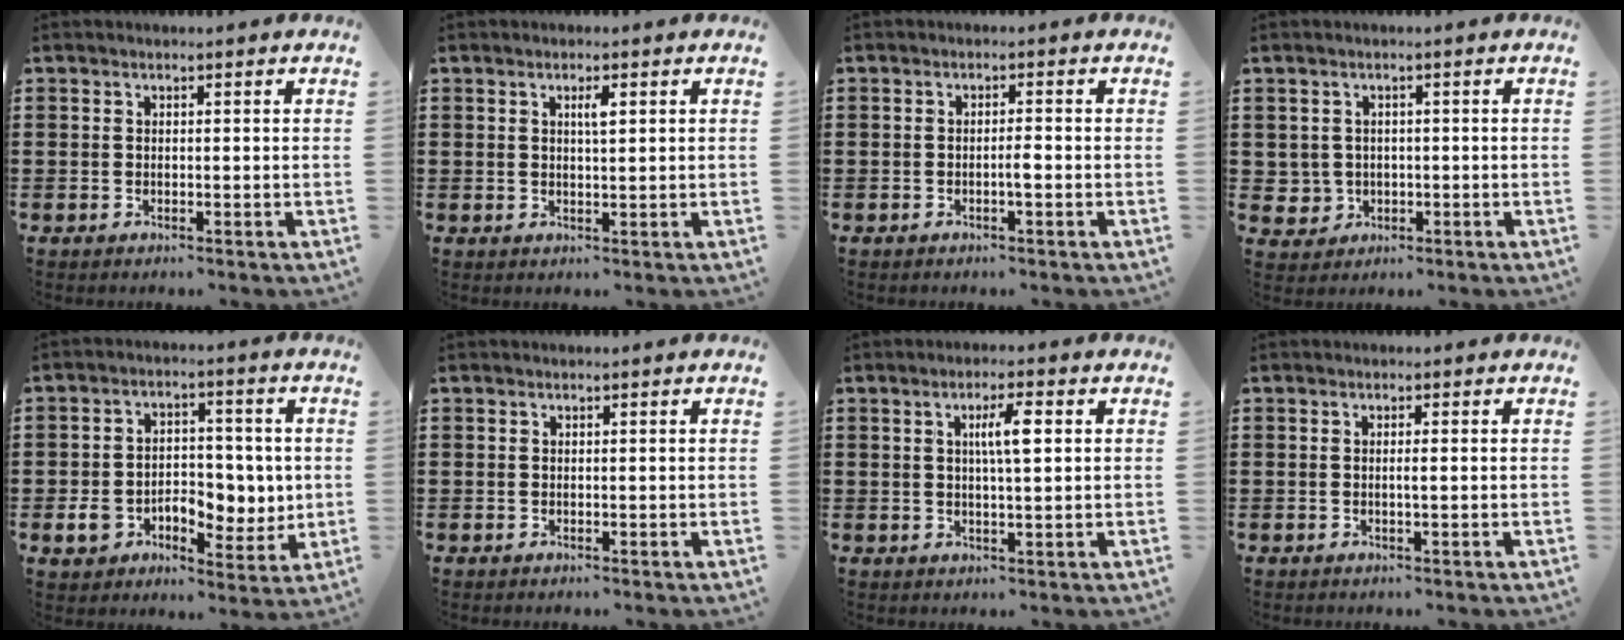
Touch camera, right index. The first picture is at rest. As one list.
[{"total": 2.0, "force": [0.7, 0.5, 1.8], "torque": [-0.036, 0.004, 0.009]}, {"total": 1.8, "force": [-0.5, 0.2, 1.7], "torque": [-0.031, 0.000, -0.010]}, {"total": 2.3, "force": [0.0, 2.3, 0.1], "torque": [-0.016, 0.007, -0.003]}, {"total": 7.4, "force": [-1.0, 6.0, 4.1], "torque": [-0.081, 0.015, -0.014]}, {"total": 0.0}, {"total": 4.6, "force": [1.0, 0.9, 4.3], "torque": [-0.079, 0.006, 0.011]}, {"total": 0.9, "force": [-0.1, 0.0, 0.9], "torque": [-0.018, -0.004, -0.001]}]